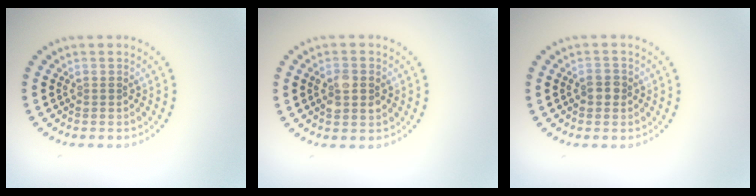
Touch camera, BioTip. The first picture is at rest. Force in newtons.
{"total": 2.8, "press": 2.8, "slide": 0.1}
{"total": 1.4, "press": 1.3, "slide": 0.3}